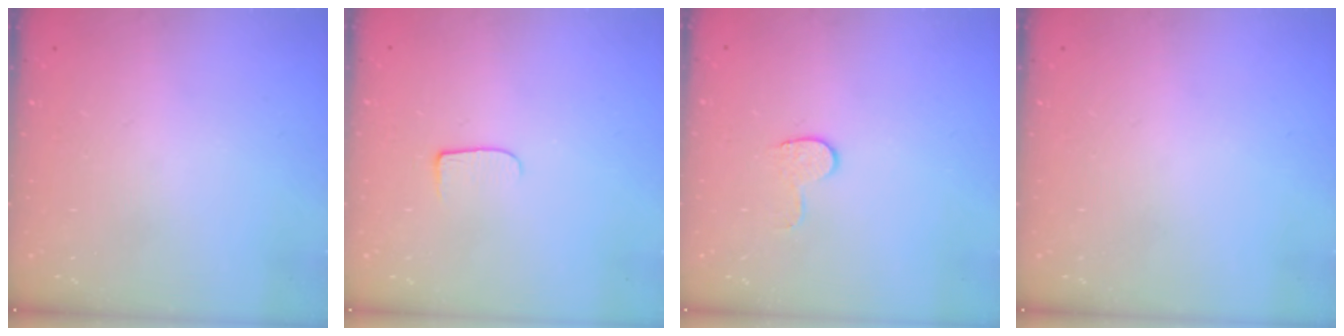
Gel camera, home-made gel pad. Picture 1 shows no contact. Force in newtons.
{"total": 6.5, "press": 6.5, "slide": 0.7}
{"total": 5.4, "press": 5.4, "slide": 0.5}
{"total": 0.0}